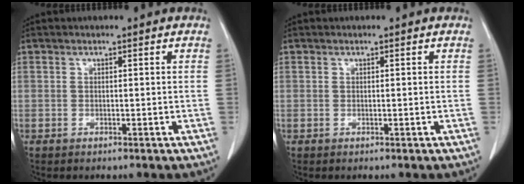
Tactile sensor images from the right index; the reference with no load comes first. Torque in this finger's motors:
{"motor_torque": [0.01, -0.01, 0.00, 0.01]}